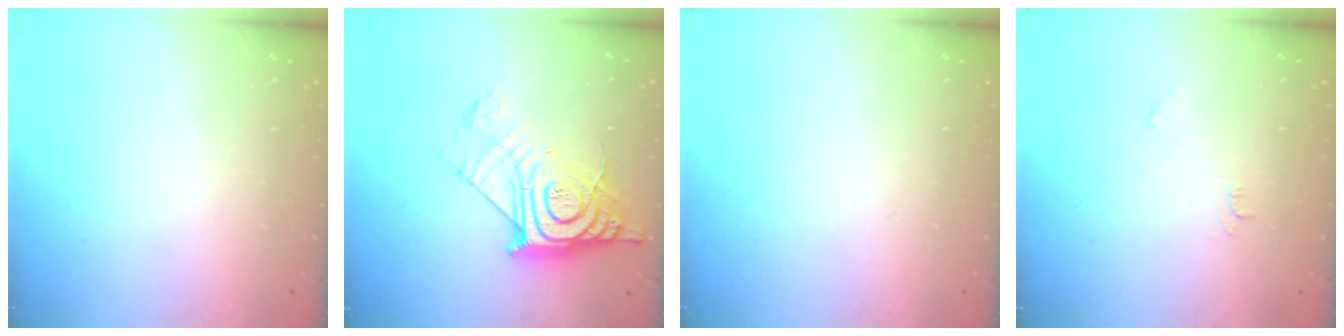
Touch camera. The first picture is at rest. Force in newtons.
{"total": 15.4, "press": 15.4, "slide": 1.1}
{"total": 0.0}
{"total": 4.3, "press": 4.2, "slide": 0.6}